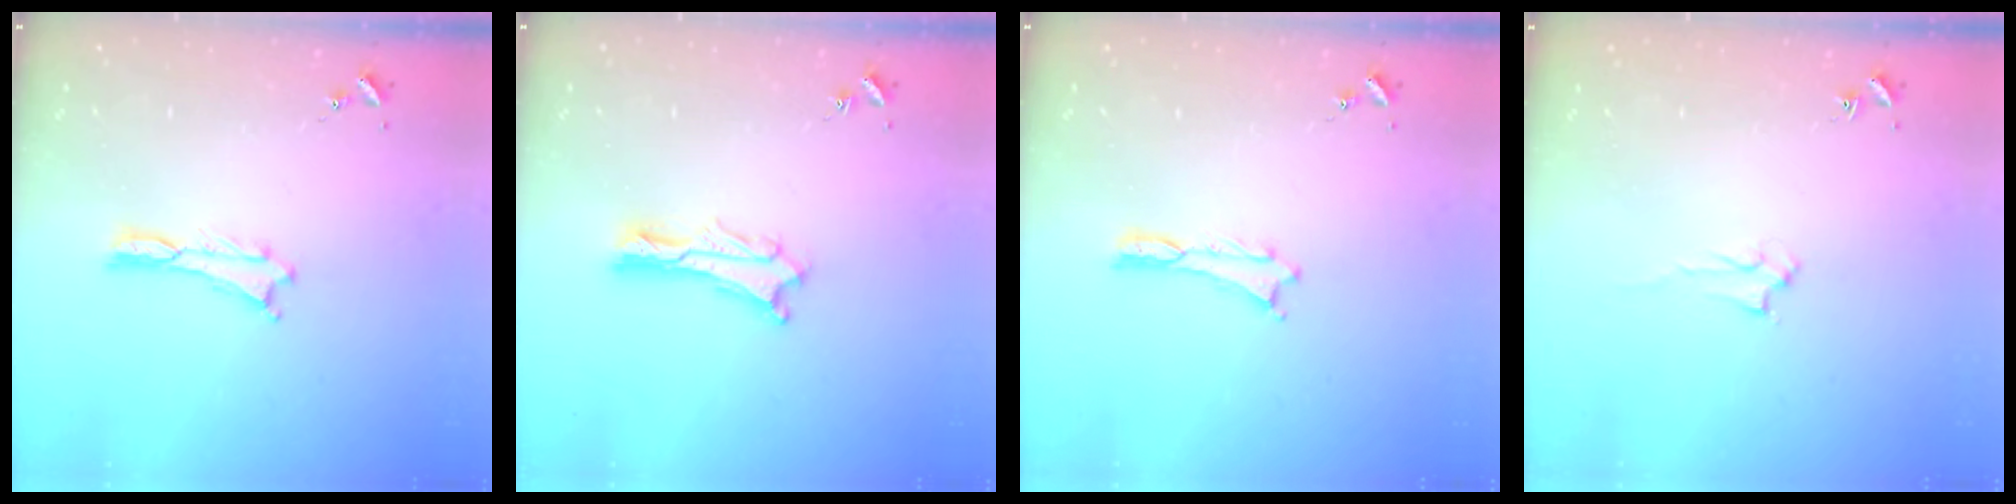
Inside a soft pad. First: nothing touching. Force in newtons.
{"total": 1.9, "press": 1.9, "slide": 0.2}
{"total": 0.0}
{"total": 1.6, "press": 1.6, "slide": 0.2}